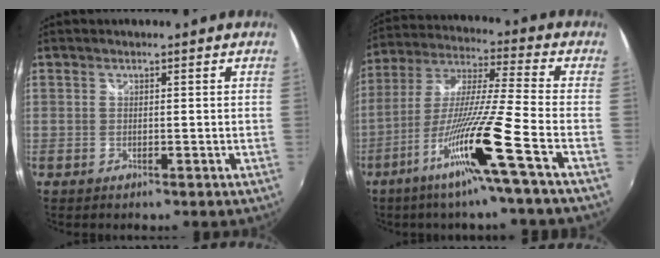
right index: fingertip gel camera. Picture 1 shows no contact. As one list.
[{"total": 16.2, "force": [-8.8, -2.2, 13.4], "torque": [-0.250, -0.032, -0.162]}]